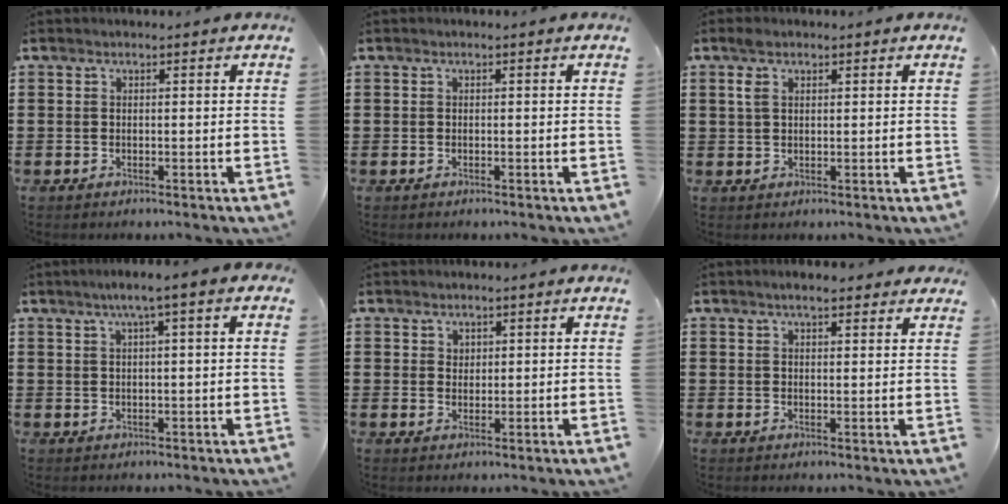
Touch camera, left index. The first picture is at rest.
{"total": 0.0}
{"total": 2.4, "force": [1.1, 1.3, 1.7], "torque": [-0.040, 0.007, 0.019]}
{"total": 2.8, "force": [0.9, -0.2, 2.7], "torque": [-0.051, -0.003, 0.014]}
{"total": 1.5, "force": [1.2, 0.9, 0.2], "torque": [0.001, -0.003, 0.023]}
{"total": 2.8, "force": [2.3, 0.6, 1.5], "torque": [-0.035, 0.004, 0.042]}